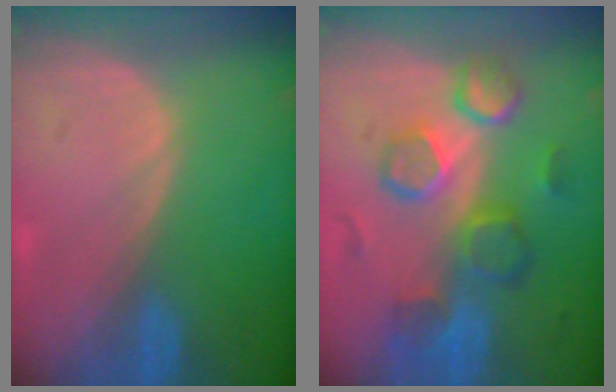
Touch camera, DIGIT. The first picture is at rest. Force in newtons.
{"total": 10.3, "press": 9.1, "slide": 4.9}